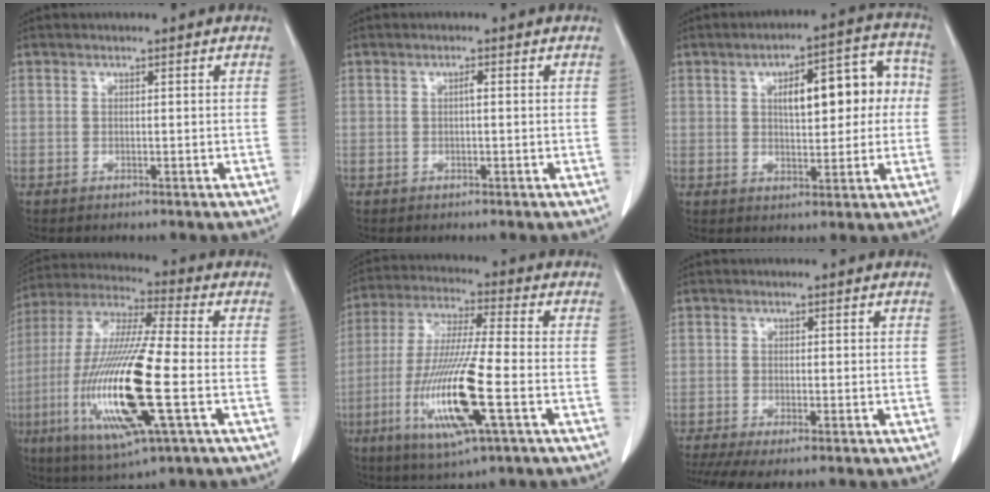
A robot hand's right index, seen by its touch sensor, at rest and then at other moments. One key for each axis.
{"total": 0.8, "fx": 0.0, "fy": 0.0, "fz": 0.8, "tx": -0.015, "ty": 0.000, "tz": 0.000}
{"total": 11.7, "fx": 1.8, "fy": 4.4, "fz": 10.7, "tx": -0.141, "ty": 0.040, "tz": 0.029}
{"total": 20.4, "fx": -4.6, "fy": 1.8, "fz": 19.8, "tx": -0.423, "ty": -0.023, "tz": -0.084}
{"total": 14.8, "fx": -4.7, "fy": 0.4, "fz": 14.0, "tx": -0.289, "ty": -0.022, "tz": -0.090}
{"total": 5.4, "fx": -3.8, "fy": 0.9, "fz": 3.7, "tx": -0.067, "ty": -0.012, "tz": -0.066}